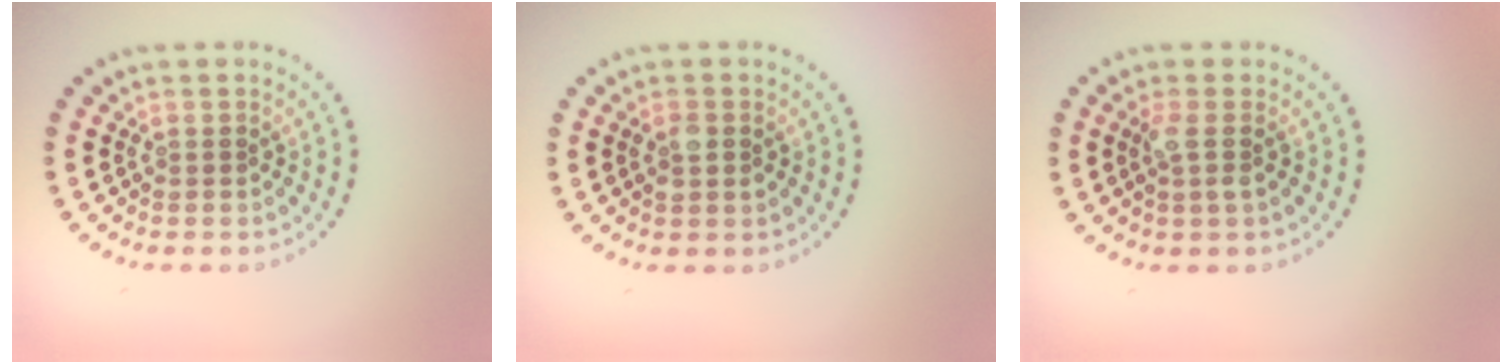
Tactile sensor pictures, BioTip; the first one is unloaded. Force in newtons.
{"total": 1.5, "press": 1.4, "slide": 0.2}
{"total": 1.7, "press": 1.5, "slide": 0.8}